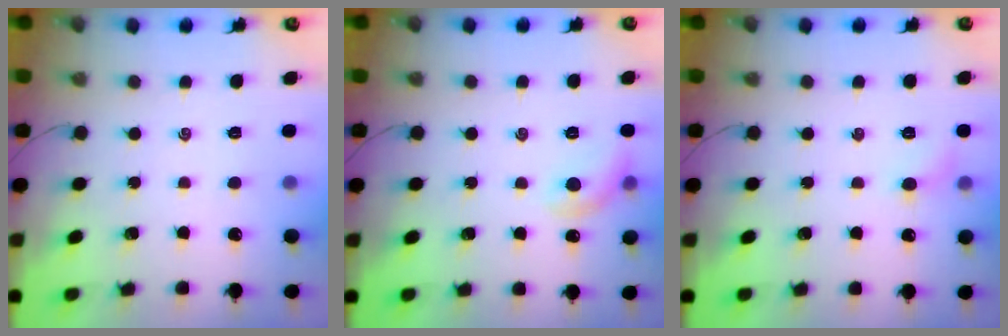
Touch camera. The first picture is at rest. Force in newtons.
{"total": 6.8, "press": 6.7, "slide": 1.2}
{"total": 4.0, "press": 3.8, "slide": 1.1}